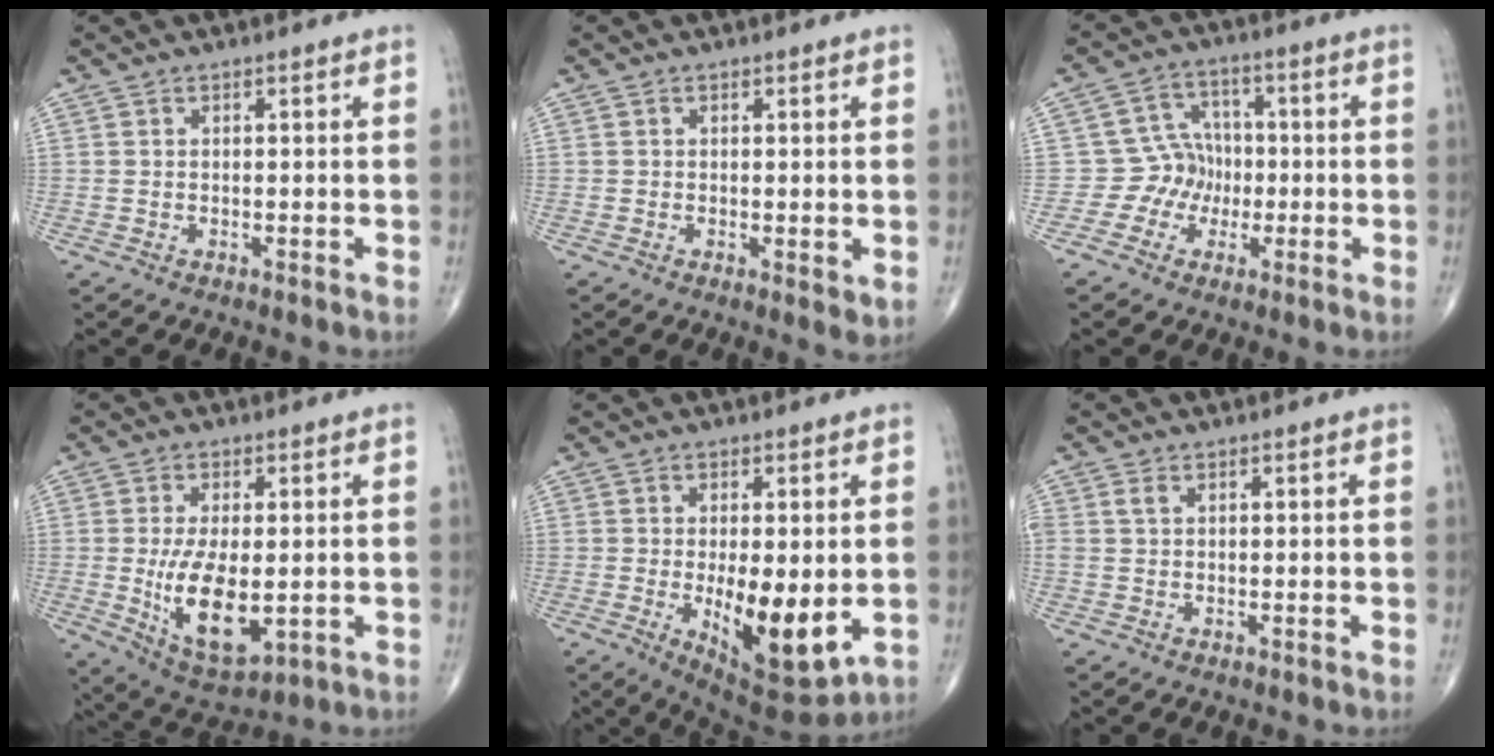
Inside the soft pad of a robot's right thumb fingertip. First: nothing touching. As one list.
[{"total": 2.1, "force": [0.0, 0.8, 1.9], "torque": [-0.029, -0.010, -0.002]}, {"total": 6.9, "force": [-1.7, 6.4, 1.8], "torque": [0.014, 0.023, -0.040]}, {"total": 12.8, "force": [-1.5, 6.1, 11.1], "torque": [-0.193, -0.021, -0.008]}, {"total": 13.8, "force": [-2.4, 5.5, 12.4], "torque": [-0.178, -0.026, -0.020]}, {"total": 1.4, "force": [0.5, 0.9, 1.0], "torque": [-0.028, 0.007, 0.014]}]